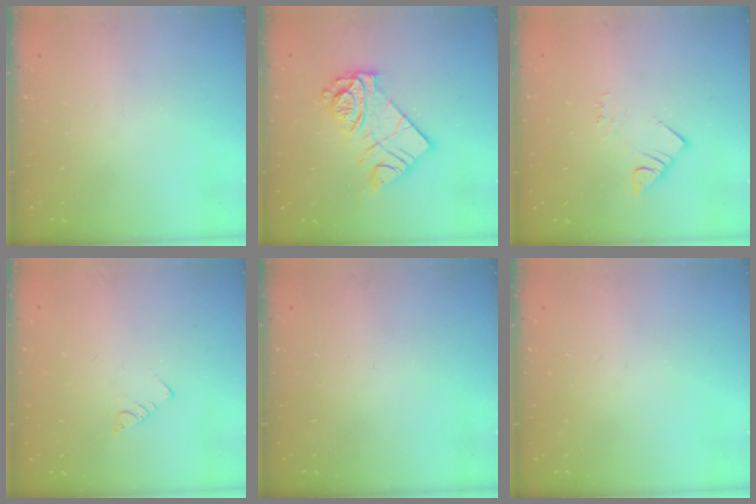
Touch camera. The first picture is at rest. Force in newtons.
{"total": 12.4, "press": 12.4, "slide": 0.9}
{"total": 2.8, "press": 2.8, "slide": 0.2}
{"total": 3.0, "press": 3.0, "slide": 0.2}
{"total": 0.0}
{"total": 0.0}